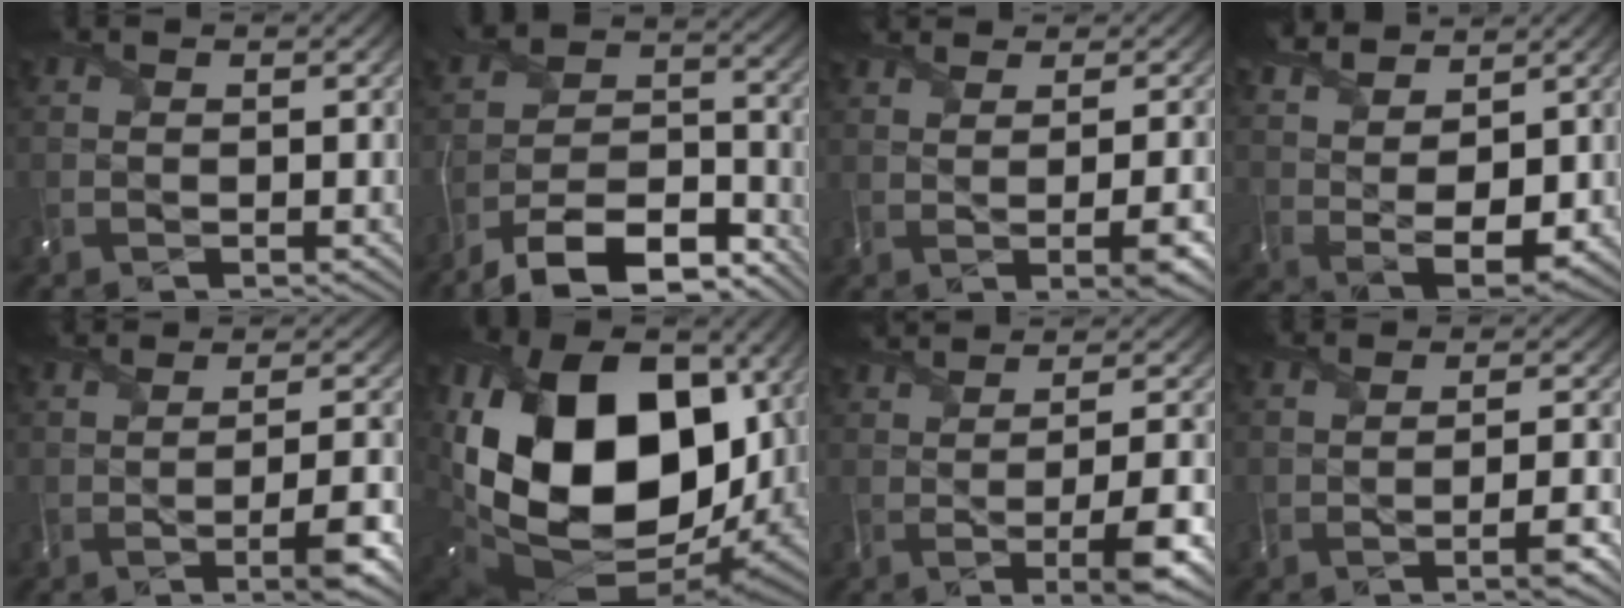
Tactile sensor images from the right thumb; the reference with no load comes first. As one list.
[{"total": 13.0, "force": [-10.8, 4.4, 5.7], "torque": [-0.087, -0.010, -0.196]}, {"total": 5.3, "force": [1.9, 1.5, 4.7], "torque": [-0.045, 0.024, 0.008]}, {"total": 9.5, "force": [6.0, 4.2, 6.1], "torque": [-0.153, 0.010, 0.109]}, {"total": 4.6, "force": [-1.8, 0.3, 4.2], "torque": [-0.058, 0.007, -0.033]}, {"total": 21.5, "force": [1.3, 14.2, 16.1], "torque": [-0.367, -0.039, 0.053]}, {"total": 6.6, "force": [-0.4, 0.8, 6.5], "torque": [-0.077, 0.021, -0.008]}, {"total": 3.3, "force": [-1.8, 0.0, 2.7], "torque": [-0.037, 0.005, -0.038]}]